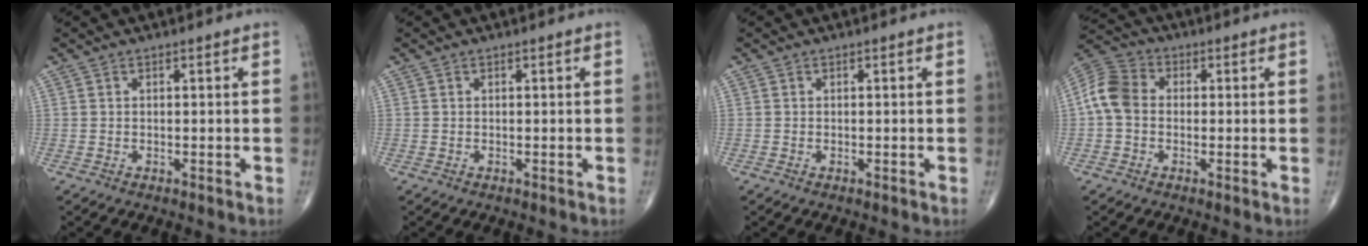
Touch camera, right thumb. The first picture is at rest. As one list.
[{"total": 0.0}, {"total": 0.0}, {"total": 7.9, "force": [-0.2, 6.1, 5.0], "torque": [-0.094, 0.025, -0.017]}]